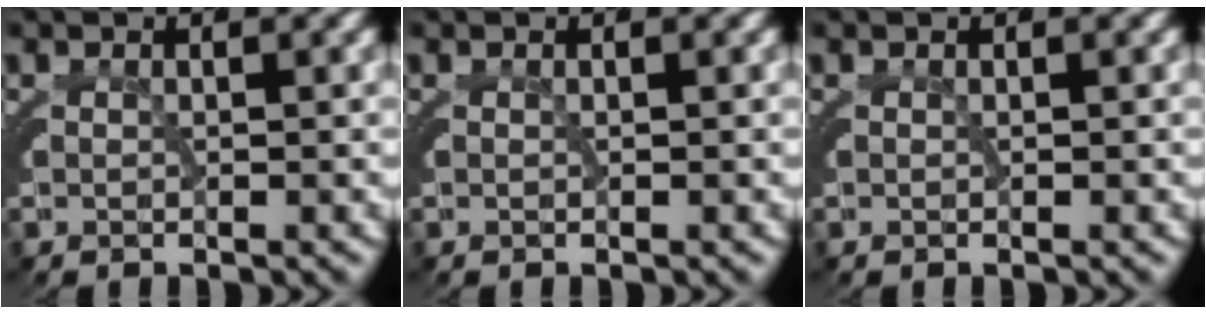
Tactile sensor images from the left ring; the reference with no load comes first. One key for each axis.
{"total": 0.0}
{"total": 0.0}